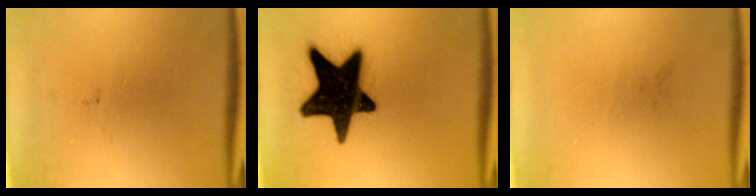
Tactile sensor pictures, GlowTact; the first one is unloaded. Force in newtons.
{"total": 19.7}
{"total": 0.0}